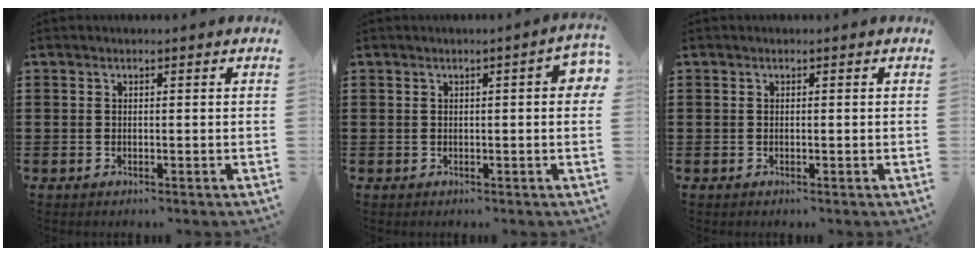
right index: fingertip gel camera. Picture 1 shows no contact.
{"total": 2.6, "force": [0.2, 0.3, 2.6], "torque": [-0.038, -0.001, 0.001]}
{"total": 0.0}